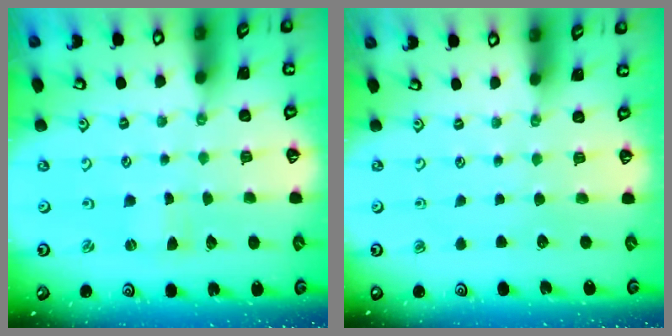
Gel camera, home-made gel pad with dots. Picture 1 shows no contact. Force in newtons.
{"total": 0.0}